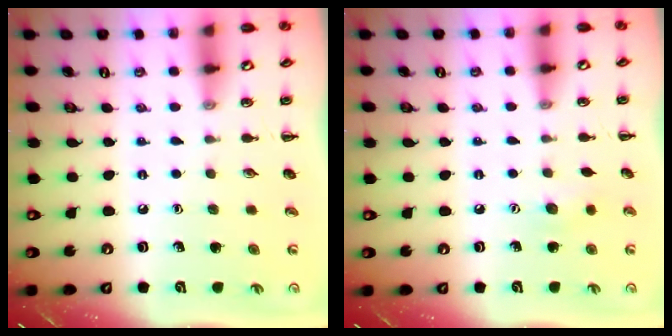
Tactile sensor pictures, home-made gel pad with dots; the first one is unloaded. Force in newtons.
{"total": 6.1, "press": 6.0, "slide": 1.2}